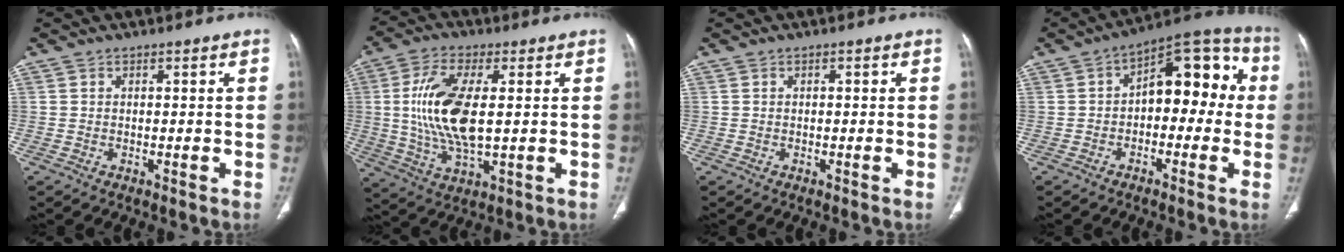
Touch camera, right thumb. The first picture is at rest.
{"total": 14.5, "force": [1.3, 6.0, 13.1], "torque": [-0.273, -0.009, 0.030]}
{"total": 0.6, "force": [0.1, 0.2, 0.6], "torque": [-0.012, 0.002, 0.003]}
{"total": 14.1, "force": [0.6, 8.2, 11.5], "torque": [-0.104, 0.050, -0.008]}